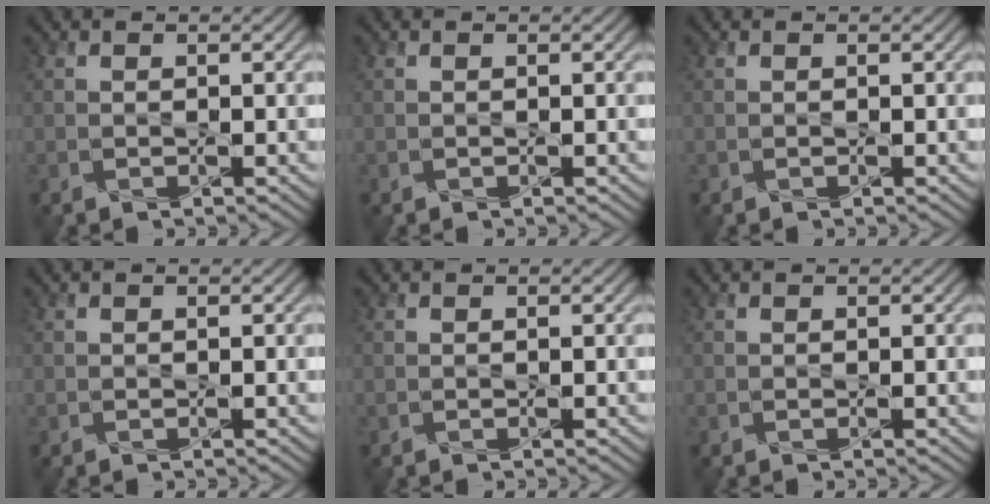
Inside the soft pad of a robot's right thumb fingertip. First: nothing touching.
{"total": 0.0}
{"total": 0.0}
{"total": 0.0}
{"total": 0.0}
{"total": 0.0}